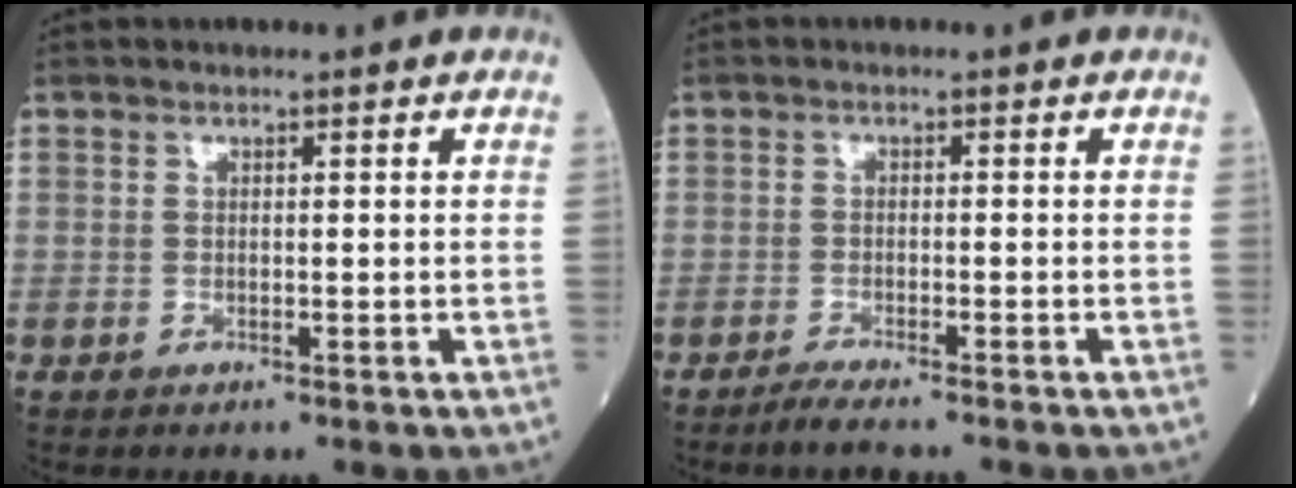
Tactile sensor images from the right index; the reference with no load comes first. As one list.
[{"total": 3.0, "force": [-2.6, -0.4, 1.5], "torque": [-0.031, -0.004, -0.047]}]